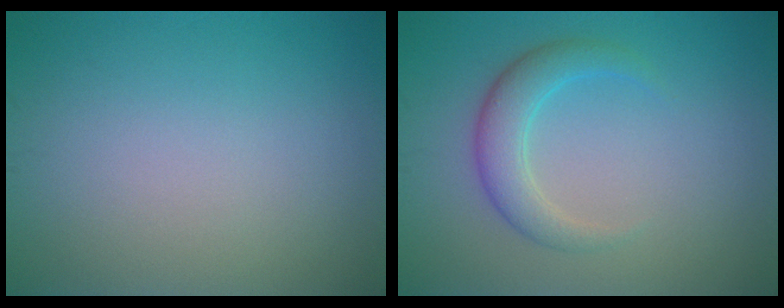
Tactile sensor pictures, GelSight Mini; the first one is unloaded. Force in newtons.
{"total": 3.3, "press": 3.3, "slide": 0.2}